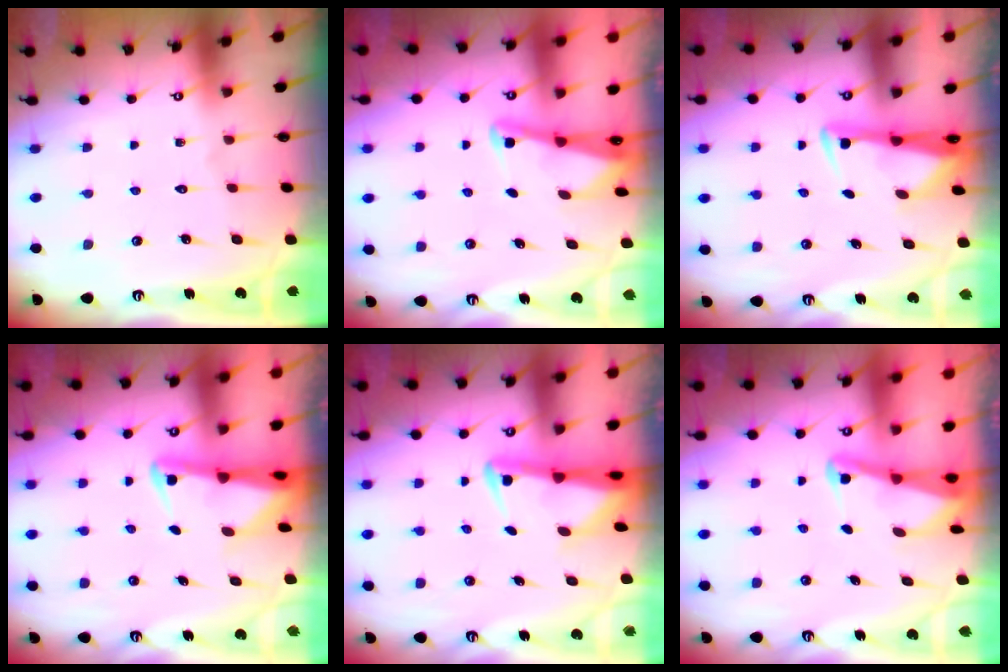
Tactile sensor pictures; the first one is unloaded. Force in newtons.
{"total": 2.3, "press": 2.3, "slide": 0.3}
{"total": 2.9, "press": 2.8, "slide": 0.9}
{"total": 2.5, "press": 2.5, "slide": 0.4}
{"total": 3.0, "press": 2.9, "slide": 1.0}
{"total": 2.0, "press": 2.0, "slide": 0.3}